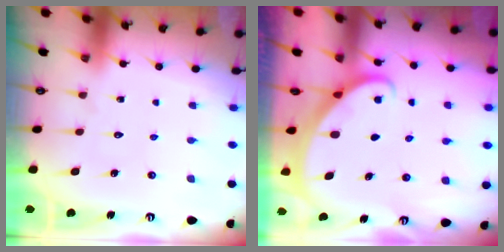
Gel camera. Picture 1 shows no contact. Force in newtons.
{"total": 1.6, "press": 1.6, "slide": 0.0}